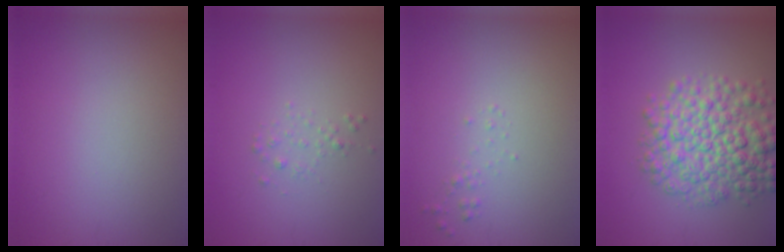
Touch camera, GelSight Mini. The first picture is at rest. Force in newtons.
{"total": 0.8, "press": 0.8, "slide": 0.1}
{"total": 0.6, "press": 0.6, "slide": 0.0}
{"total": 7.4, "press": 7.4, "slide": 0.1}